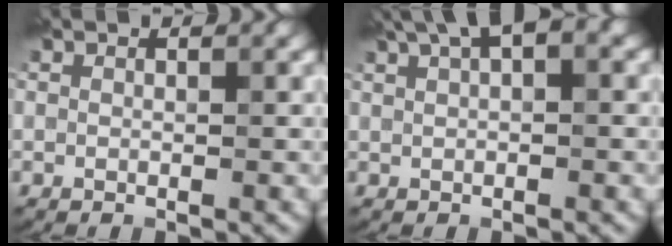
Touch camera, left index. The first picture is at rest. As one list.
[{"total": 4.3, "force": [2.4, 1.4, 3.3], "torque": [-0.059, 0.018, 0.043]}]